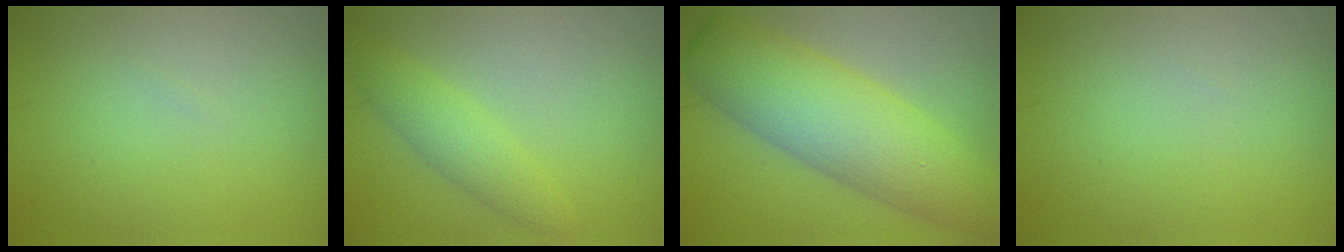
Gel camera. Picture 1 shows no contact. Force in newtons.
{"total": 2.8, "press": 2.8, "slide": 0.2}
{"total": 9.2, "press": 9.2, "slide": 0.1}
{"total": 0.0}